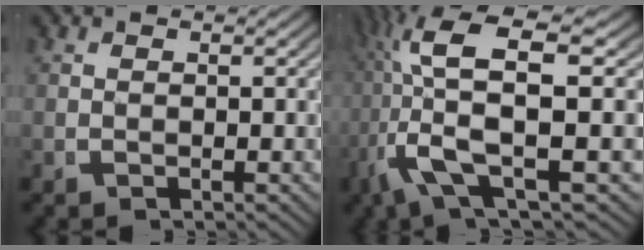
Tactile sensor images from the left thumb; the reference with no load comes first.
{"total": 10.7, "force": [0.6, 4.6, 9.6], "torque": [-0.217, -0.034, 0.023]}